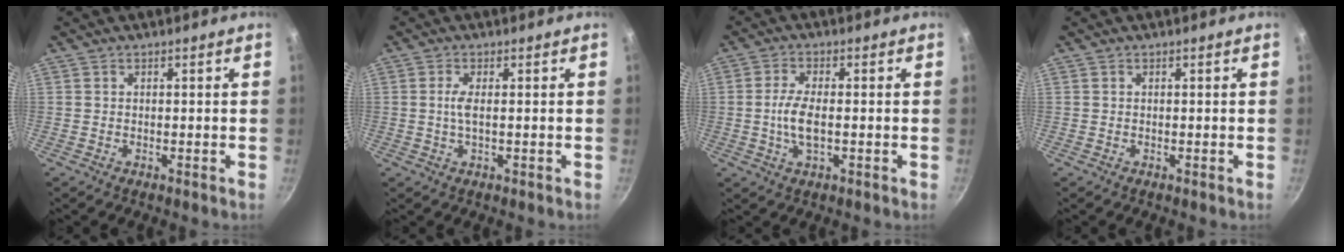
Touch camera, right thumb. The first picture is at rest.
{"total": 2.5, "force": [0.1, 0.6, 2.4], "torque": [-0.062, 0.001, 0.002]}
{"total": 5.7, "force": [-0.6, 2.2, 5.3], "torque": [-0.113, 0.003, -0.016]}
{"total": 0.0}